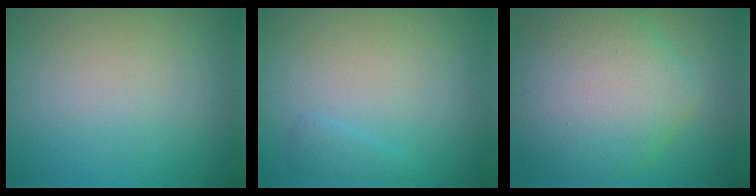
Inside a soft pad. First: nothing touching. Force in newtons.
{"total": 1.1, "press": 1.1, "slide": 0.1}
{"total": 10.2, "press": 10.2, "slide": 0.4}